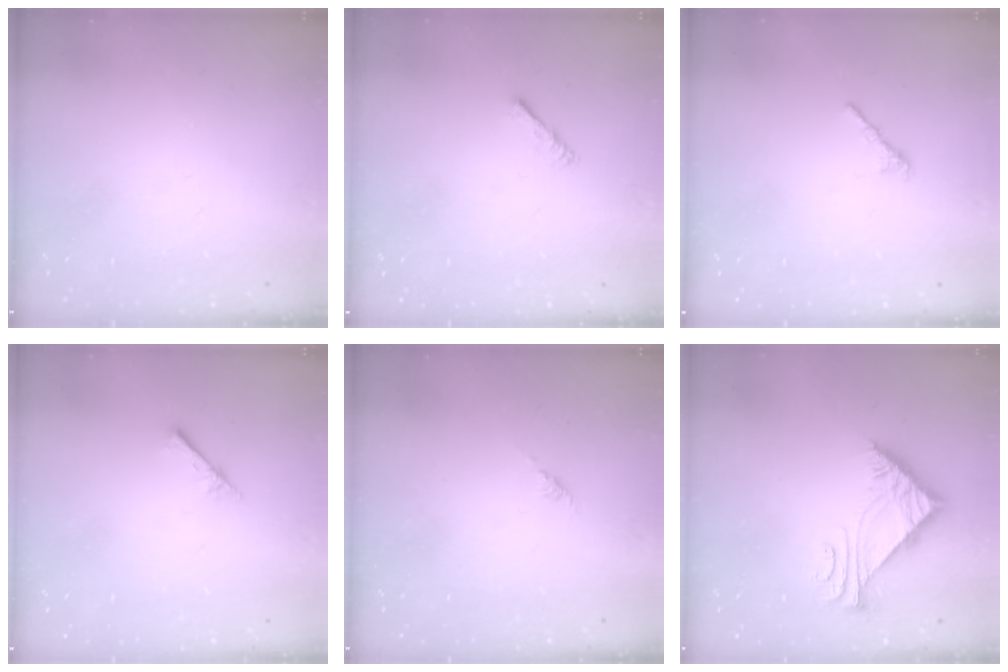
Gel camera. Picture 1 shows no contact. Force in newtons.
{"total": 2.2, "press": 2.1, "slide": 0.5}
{"total": 2.4, "press": 2.3, "slide": 0.7}
{"total": 2.4, "press": 2.4, "slide": 0.3}
{"total": 0.0}
{"total": 7.4, "press": 7.4, "slide": 0.3}